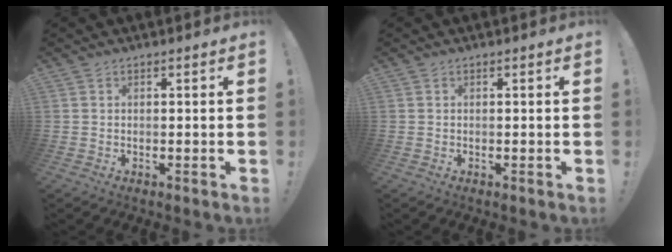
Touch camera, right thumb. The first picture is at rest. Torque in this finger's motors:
{"motor_torque": [0.00, 0.00, 0.00, 0.00, 0.00]}